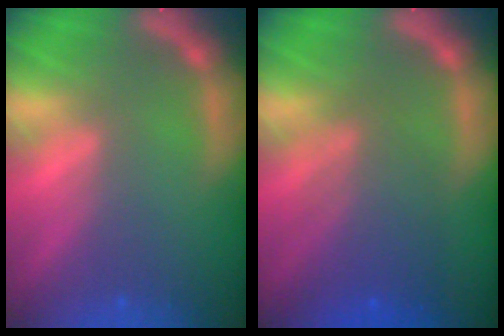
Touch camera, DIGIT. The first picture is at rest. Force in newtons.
{"total": 5.5}